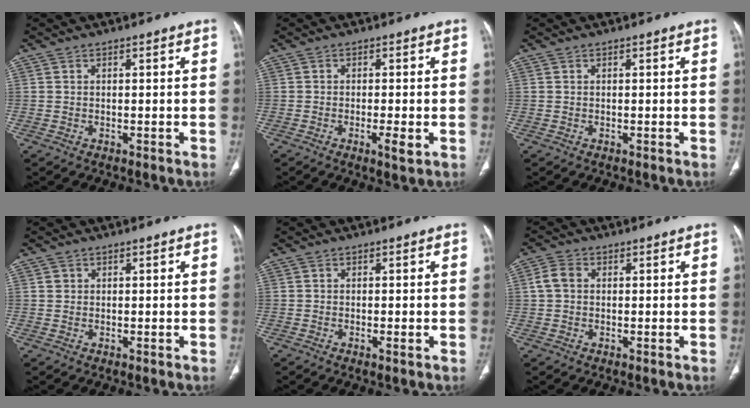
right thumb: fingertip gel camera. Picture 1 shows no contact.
{"total": 3.1, "force": [-1.0, 0.6, 2.8], "torque": [-0.052, -0.006, -0.019]}
{"total": 0.0}
{"total": 0.9, "force": [0.2, 0.8, 0.1], "torque": [0.005, 0.001, 0.004]}
{"total": 1.1, "force": [-0.4, 0.2, 1.0], "torque": [-0.018, -0.002, -0.008]}
{"total": 3.4, "force": [0.4, 2.6, 2.2], "torque": [-0.045, 0.011, 0.004]}